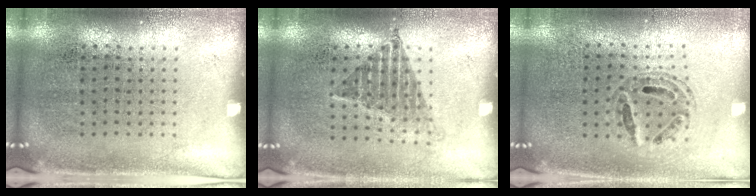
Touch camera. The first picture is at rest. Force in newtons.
{"total": 1.3, "press": 1.1, "slide": 0.7}
{"total": 0.6, "press": 0.6, "slide": 0.2}